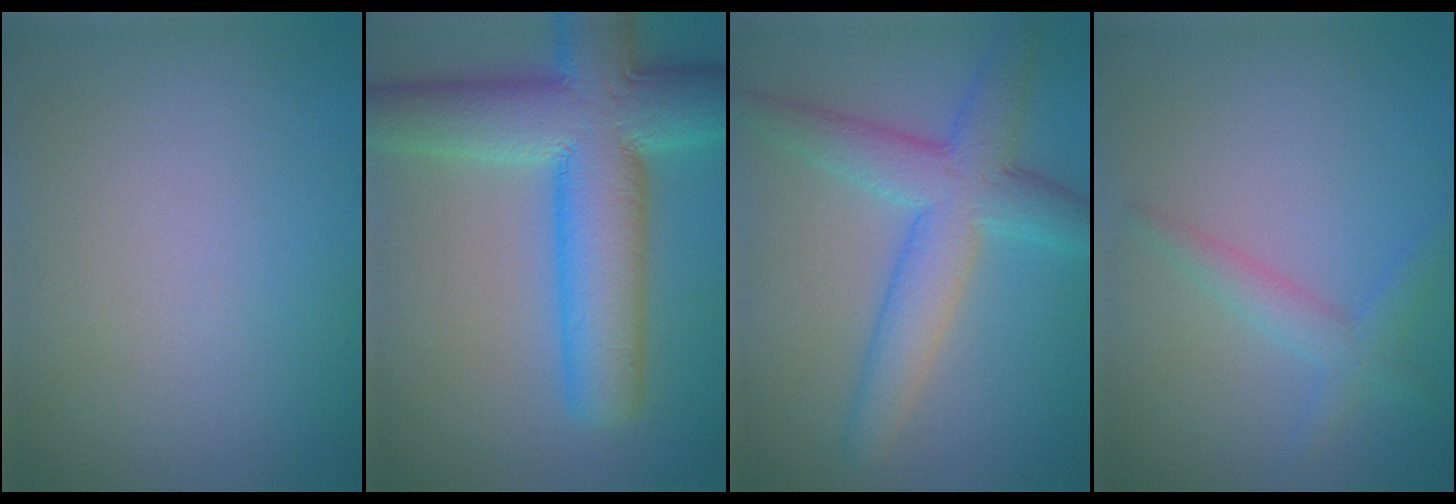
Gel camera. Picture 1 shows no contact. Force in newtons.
{"total": 11.9, "press": 11.9, "slide": 0.3}
{"total": 6.3, "press": 6.3, "slide": 0.2}
{"total": 2.1, "press": 2.1, "slide": 0.0}